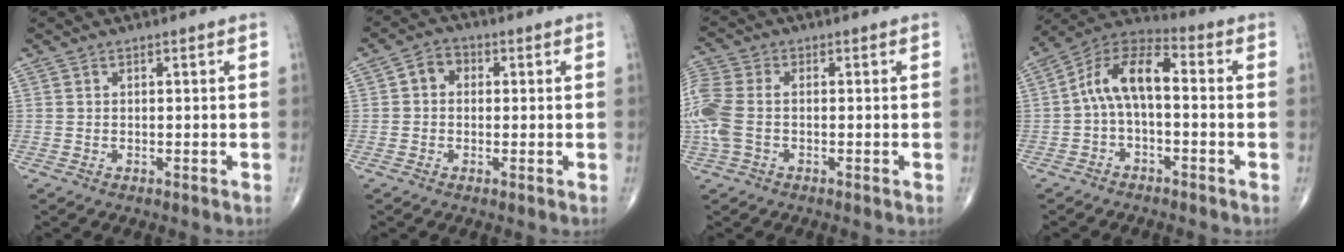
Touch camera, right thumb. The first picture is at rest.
{"total": 4.0, "force": [0.4, 3.3, 2.2], "torque": [-0.021, 0.014, -0.002]}
{"total": 9.4, "force": [-0.9, 5.8, 7.4], "torque": [-0.210, 0.016, -0.022]}
{"total": 10.3, "force": [-0.5, 5.1, 9.0], "torque": [-0.159, 0.045, -0.021]}